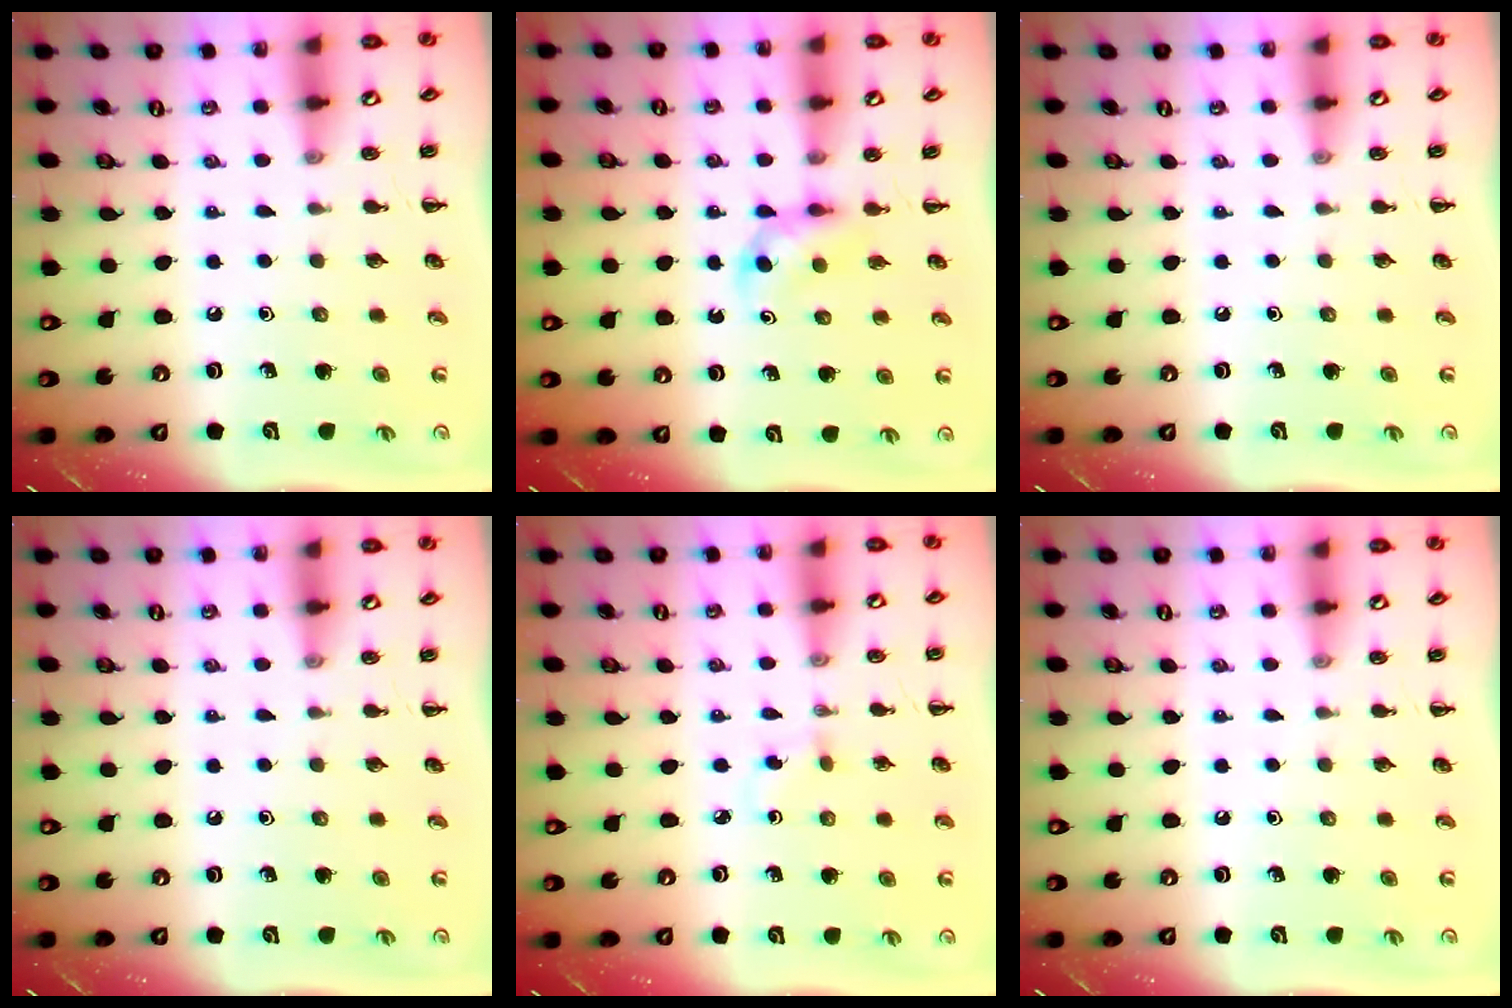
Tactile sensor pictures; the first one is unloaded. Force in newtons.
{"total": 3.9, "press": 3.6, "slide": 1.6}
{"total": 0.0}
{"total": 0.0}
{"total": 1.6, "press": 1.4, "slide": 0.8}
{"total": 0.0}